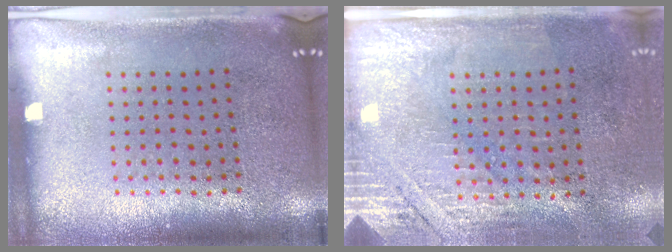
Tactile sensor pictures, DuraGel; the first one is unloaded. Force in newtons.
{"total": 2.7, "press": 2.5, "slide": 1.1}